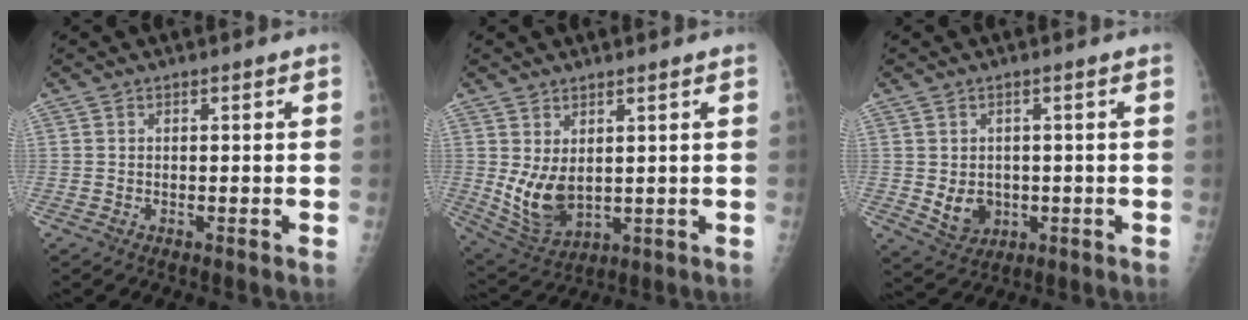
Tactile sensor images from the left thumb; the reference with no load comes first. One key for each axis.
{"total": 8.6, "fx": 1.7, "fy": 5.0, "fz": 6.7, "tx": -0.116, "ty": -0.028, "tz": 0.052}
{"total": 5.2, "fx": -0.4, "fy": 4.3, "fz": 2.9, "tx": -0.027, "ty": -0.005, "tz": 0.010}